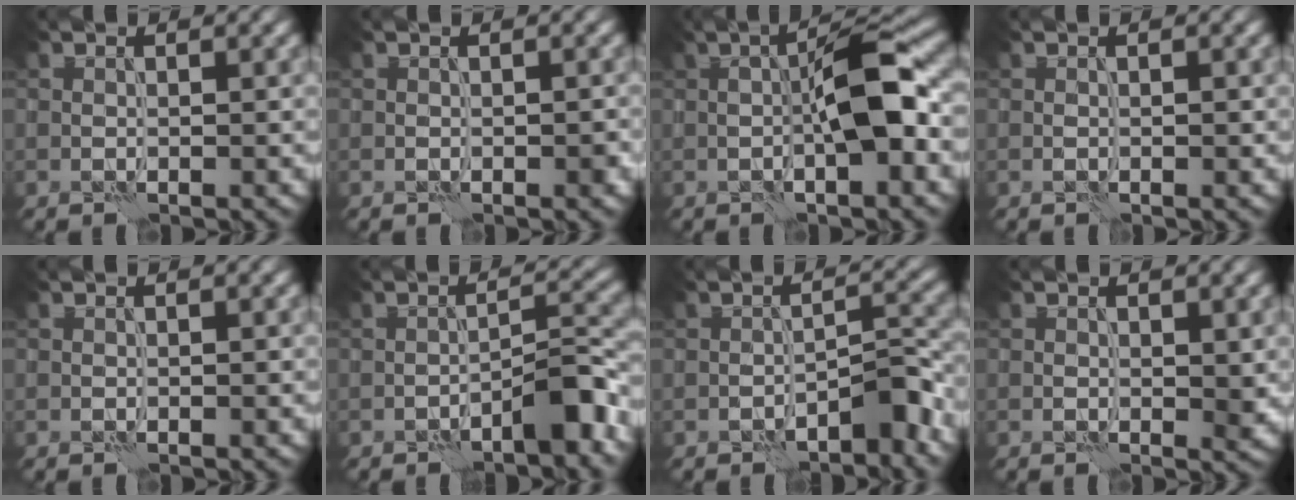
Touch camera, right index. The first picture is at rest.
{"total": 0.7, "force": [-0.3, 0.4, 0.5], "torque": [-0.010, 0.003, -0.004]}
{"total": 6.4, "force": [-0.7, 1.8, 6.1], "torque": [-0.097, 0.018, -0.016]}
{"total": 0.6, "force": [-0.2, 0.4, 0.4], "torque": [-0.008, 0.003, -0.003]}
{"total": 0.0}
{"total": 4.5, "force": [-2.8, 1.2, 3.3], "torque": [-0.043, 0.019, -0.047]}
{"total": 4.3, "force": [-2.9, 1.4, 2.8], "torque": [-0.033, 0.014, -0.045]}
{"total": 1.3, "force": [0.2, 0.8, 1.0], "torque": [-0.009, -0.002, 0.004]}